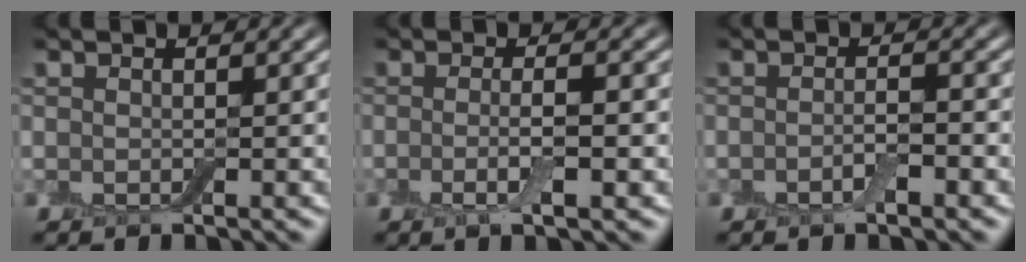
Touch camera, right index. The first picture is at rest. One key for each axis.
{"total": 2.9, "fx": -0.6, "fy": 0.6, "fz": 2.8, "tx": -0.052, "ty": -0.006, "tz": -0.012}
{"total": 1.6, "fx": -0.8, "fy": 0.4, "fz": 1.4, "tx": -0.027, "ty": 0.000, "tz": -0.017}